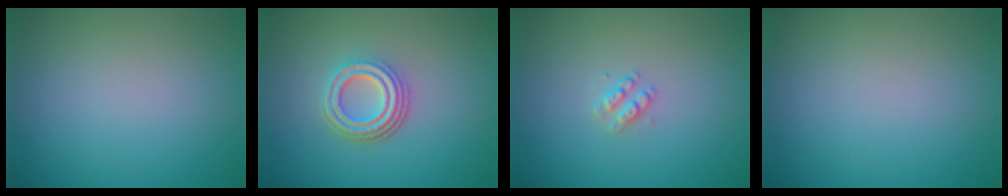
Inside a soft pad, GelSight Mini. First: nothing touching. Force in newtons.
{"total": 4.3, "press": 3.2, "slide": 2.9}
{"total": 1.4, "press": 1.3, "slide": 0.3}
{"total": 0.0}